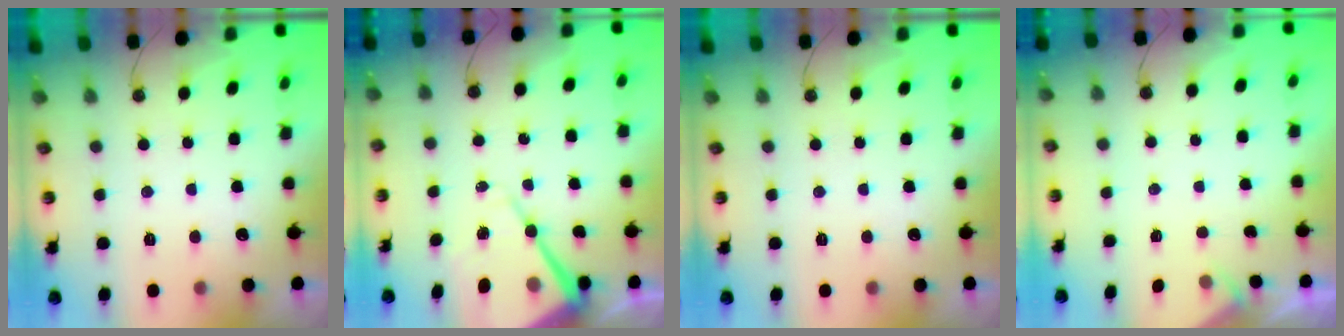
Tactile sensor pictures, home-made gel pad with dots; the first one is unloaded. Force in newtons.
{"total": 14.4, "press": 14.4, "slide": 1.3}
{"total": 0.0}
{"total": 2.2, "press": 2.2, "slide": 0.4}